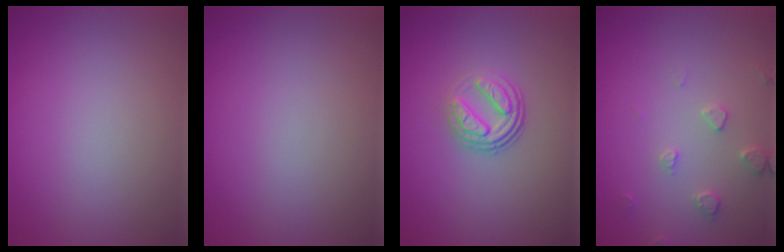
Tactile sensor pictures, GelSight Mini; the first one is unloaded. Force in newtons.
{"total": 0.0}
{"total": 3.7, "press": 2.6, "slide": 2.6}
{"total": 1.9, "press": 1.8, "slide": 0.3}